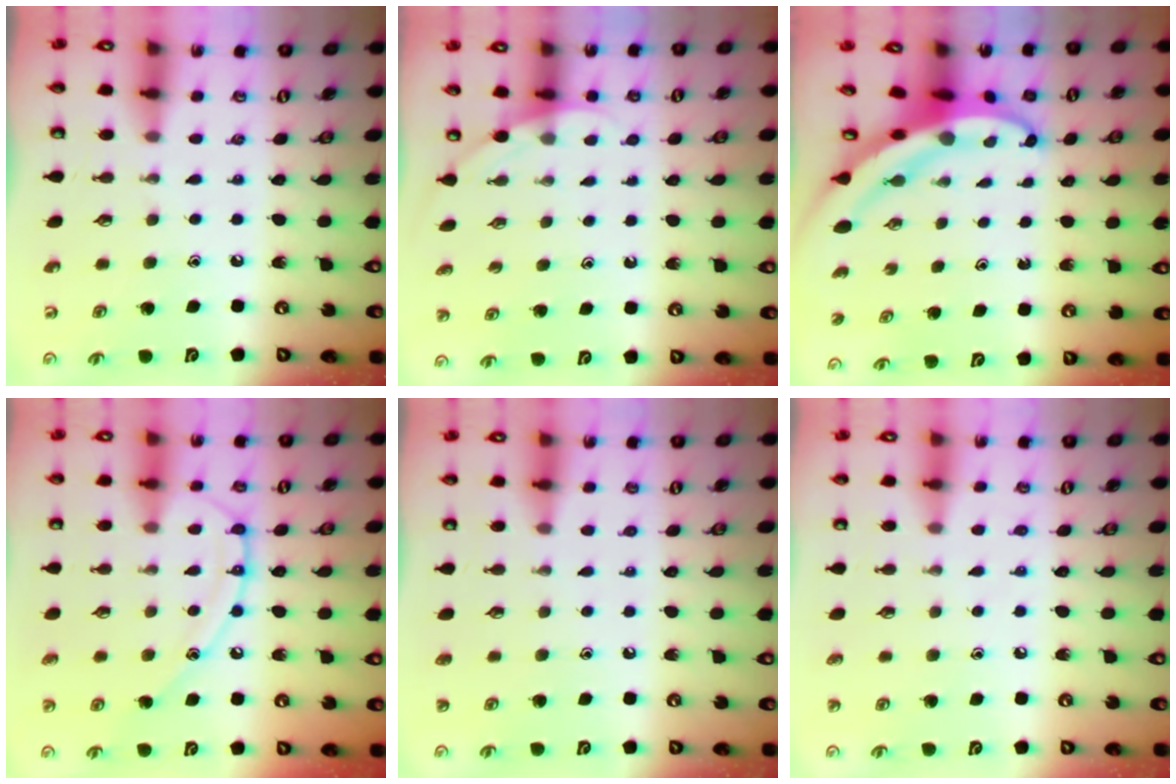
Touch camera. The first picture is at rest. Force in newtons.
{"total": 2.5, "press": 2.5, "slide": 0.2}
{"total": 5.1, "press": 5.0, "slide": 0.5}
{"total": 12.3, "press": 12.2, "slide": 1.0}
{"total": 1.1, "press": 1.1, "slide": 0.3}
{"total": 3.7, "press": 3.7, "slide": 0.4}